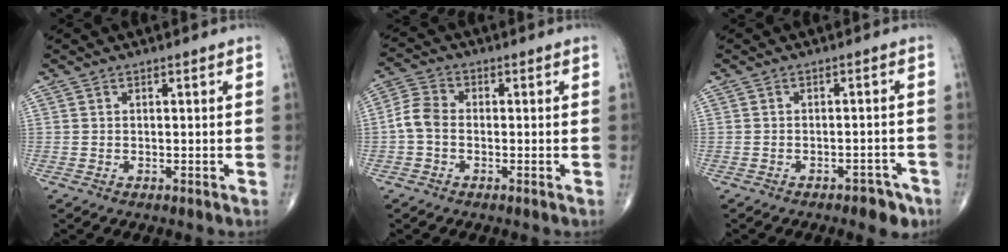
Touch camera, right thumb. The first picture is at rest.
{"total": 4.8, "force": [-0.9, 3.4, 3.3], "torque": [-0.064, 0.013, -0.030]}
{"total": 4.6, "force": [-3.4, 2.1, 2.4], "torque": [-0.016, 0.022, -0.041]}